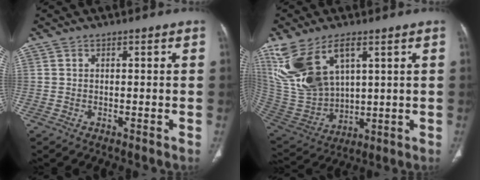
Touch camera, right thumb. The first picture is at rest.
{"total": 17.5, "force": [7.9, 9.4, 12.5], "torque": [-0.255, -0.029, 0.177]}